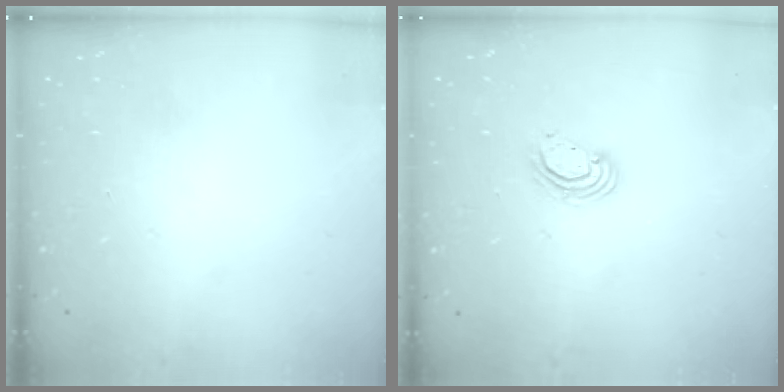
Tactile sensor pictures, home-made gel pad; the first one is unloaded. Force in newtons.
{"total": 3.6, "press": 3.6, "slide": 0.2}